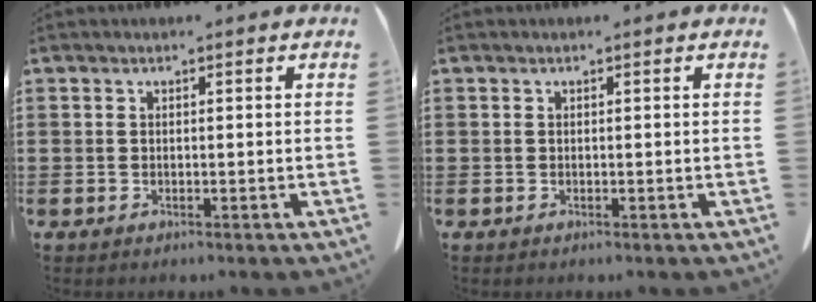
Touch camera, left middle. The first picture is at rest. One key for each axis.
{"total": 0.0}